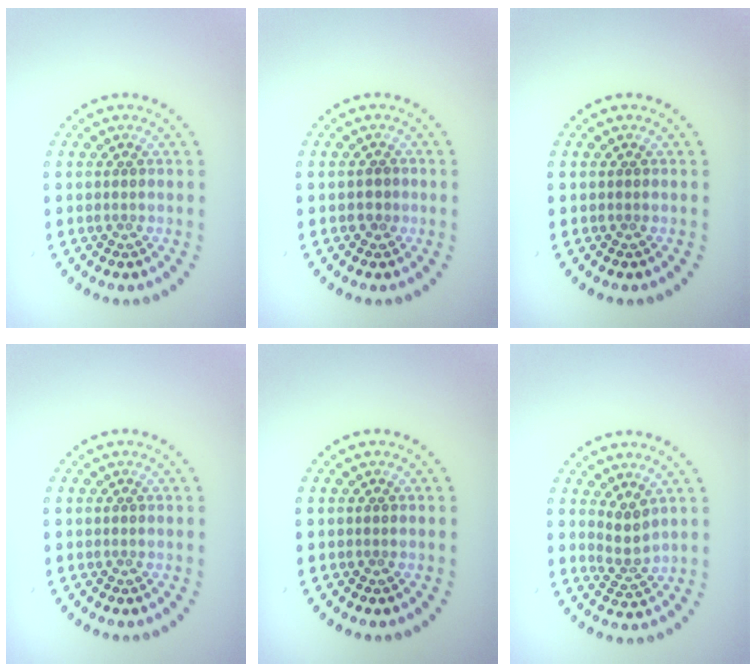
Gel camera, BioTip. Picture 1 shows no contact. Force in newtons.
{"total": 1.0, "press": 0.9, "slide": 0.2}
{"total": 0.0}
{"total": 0.0}
{"total": 0.0}
{"total": 2.2, "press": 1.7, "slide": 1.4}